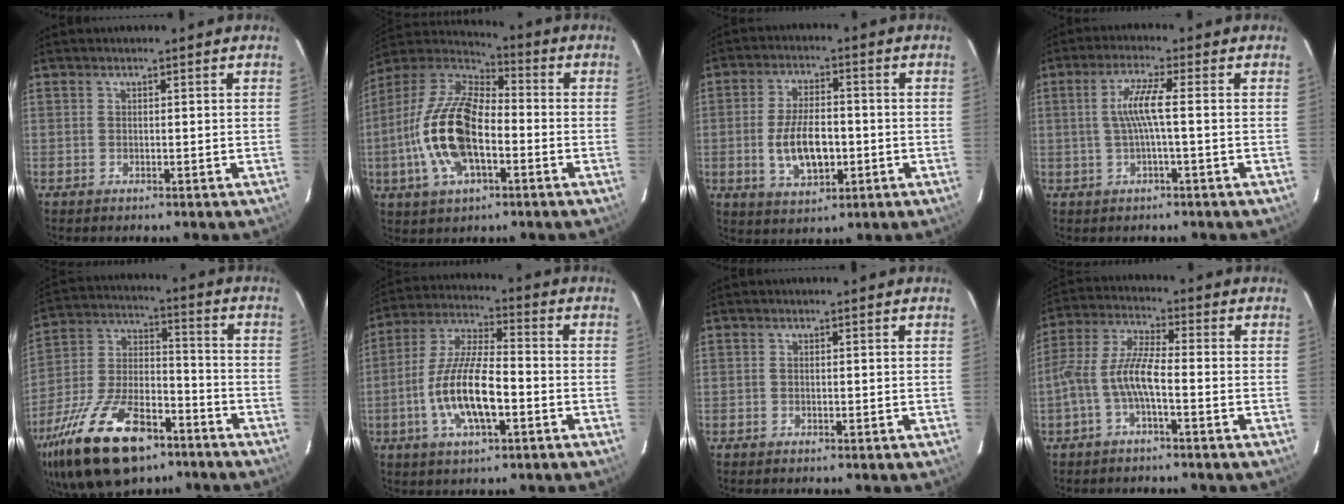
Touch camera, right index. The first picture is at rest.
{"total": 18.0, "force": [-4.2, 8.5, 15.2], "torque": [-0.320, 0.000, -0.084]}
{"total": 9.1, "force": [-1.8, 4.6, 7.6], "torque": [-0.150, -0.003, -0.024]}
{"total": 5.2, "force": [-0.4, -0.4, 5.2], "torque": [-0.105, 0.002, -0.003]}
{"total": 24.1, "force": [-14.7, 11.3, 15.3], "torque": [-0.310, -0.009, -0.246]}
{"total": 13.7, "force": [-4.0, 4.3, 12.3], "torque": [-0.254, -0.004, -0.075]}
{"total": 0.0}
{"total": 7.5, "force": [-2.7, 1.5, 6.9], "torque": [-0.158, 0.011, -0.052]}